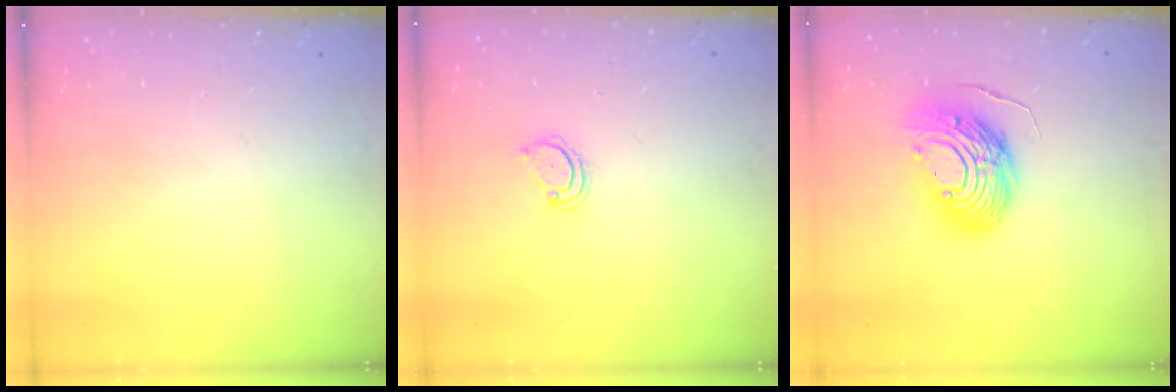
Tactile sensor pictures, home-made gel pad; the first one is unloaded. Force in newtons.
{"total": 2.5, "press": 2.5, "slide": 0.2}
{"total": 14.7, "press": 14.6, "slide": 1.4}